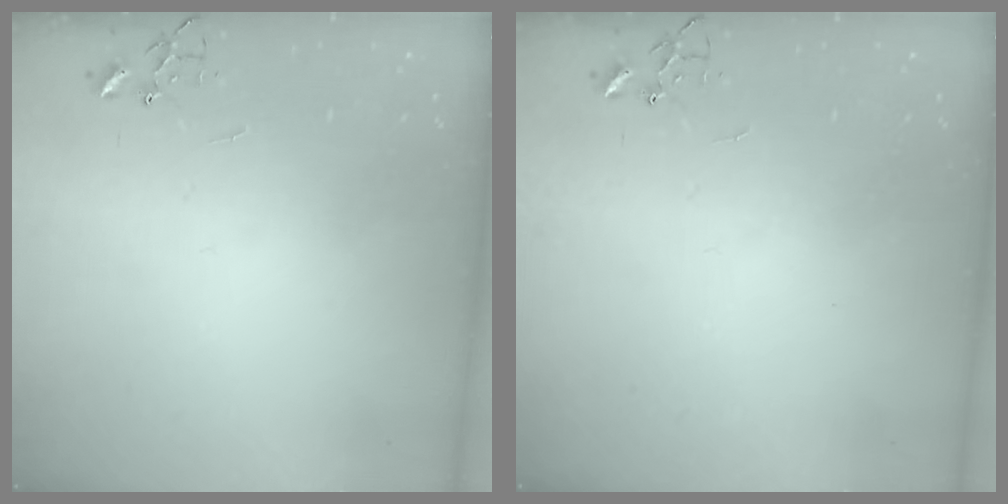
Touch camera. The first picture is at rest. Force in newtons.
{"total": 0.0}